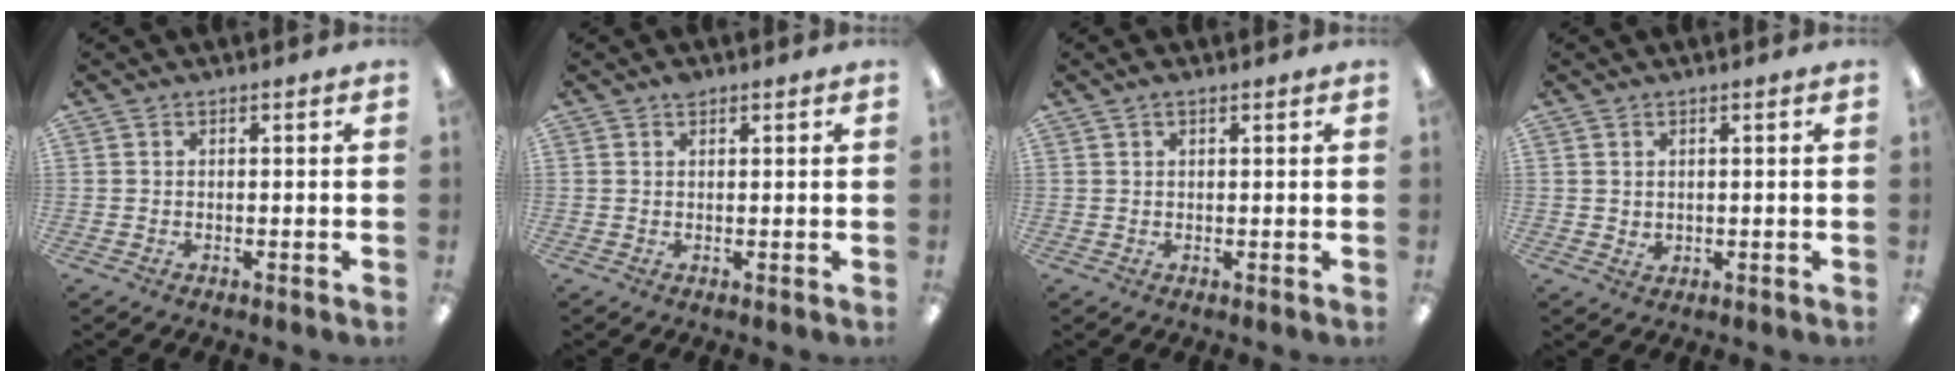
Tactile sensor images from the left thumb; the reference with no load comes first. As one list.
[{"total": 1.4, "force": [1.0, 0.5, 0.9], "torque": [-0.011, -0.001, 0.016]}, {"total": 1.7, "force": [1.1, 0.6, 1.2], "torque": [-0.025, 0.002, 0.019]}, {"total": 1.6, "force": [1.0, 1.0, 0.7], "torque": [-0.015, 0.000, 0.019]}]